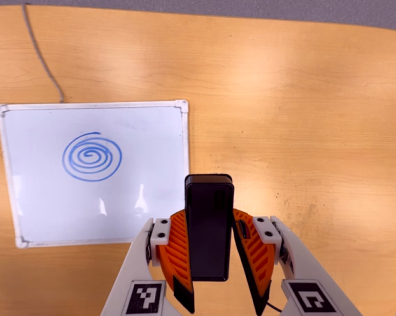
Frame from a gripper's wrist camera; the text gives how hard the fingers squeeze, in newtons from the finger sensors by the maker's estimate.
{"total": 5.0, "left": 4.2, "right": 5.7}